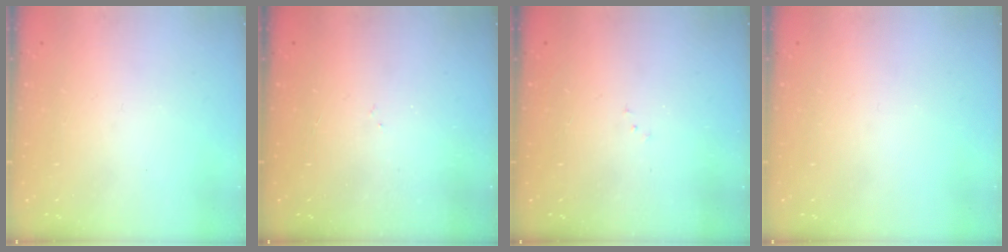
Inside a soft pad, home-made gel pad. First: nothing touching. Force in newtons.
{"total": 4.0, "press": 4.0, "slide": 0.5}
{"total": 6.4, "press": 6.4, "slide": 0.6}
{"total": 0.0}